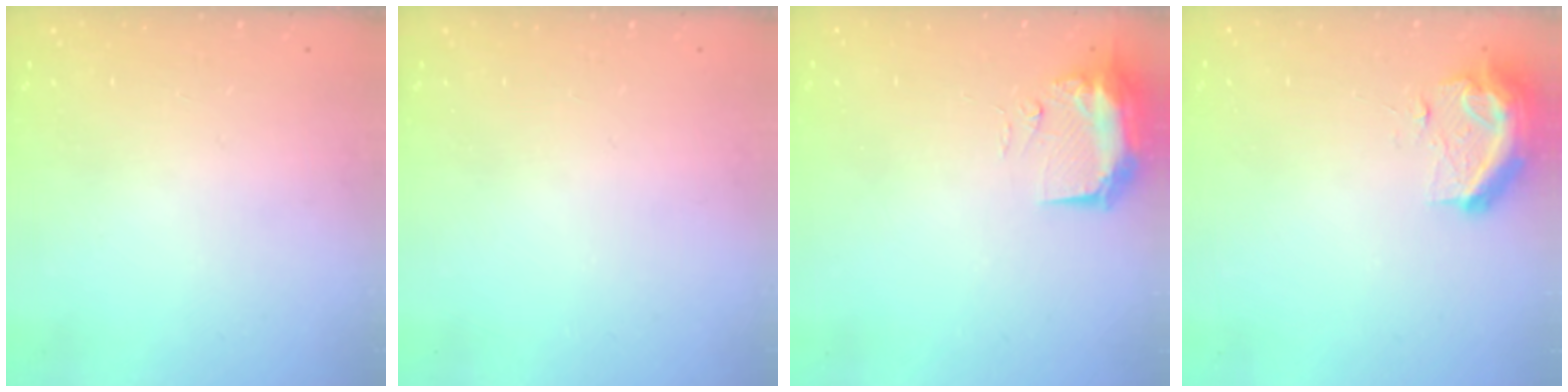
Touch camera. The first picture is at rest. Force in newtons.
{"total": 0.0}
{"total": 10.4, "press": 9.9, "slide": 3.0}
{"total": 9.9, "press": 9.7, "slide": 1.8}